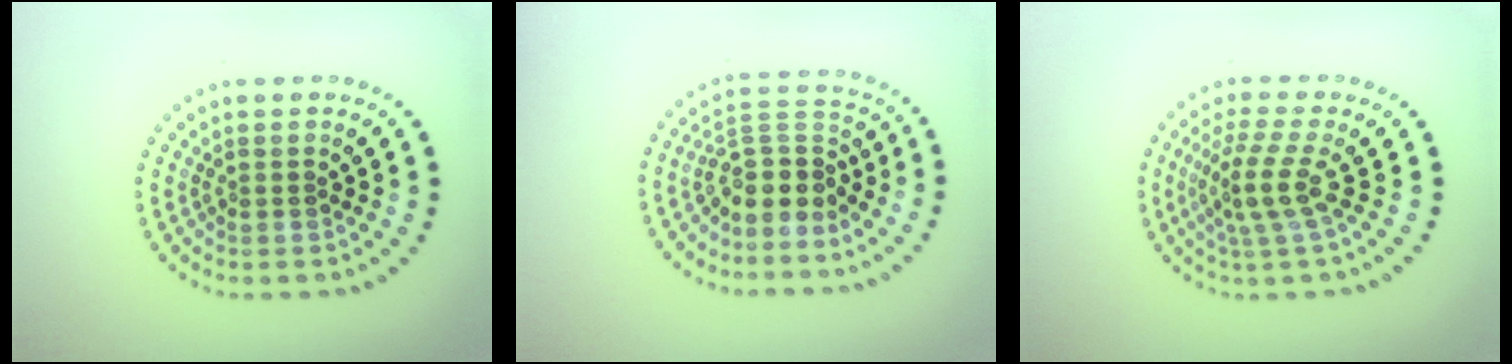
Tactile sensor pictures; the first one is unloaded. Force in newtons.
{"total": 3.8, "press": 3.0, "slide": 2.4}
{"total": 3.5, "press": 2.7, "slide": 2.1}